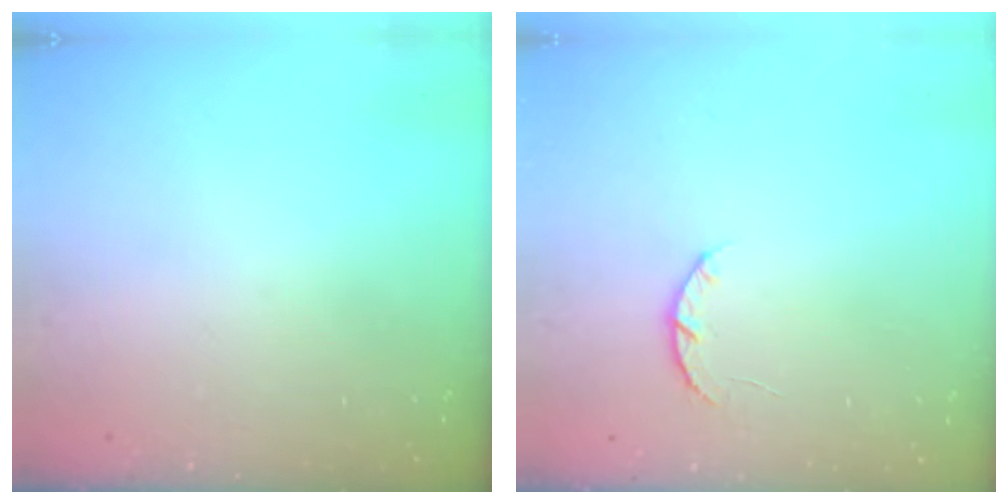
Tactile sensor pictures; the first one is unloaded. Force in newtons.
{"total": 3.4, "press": 3.4, "slide": 0.6}